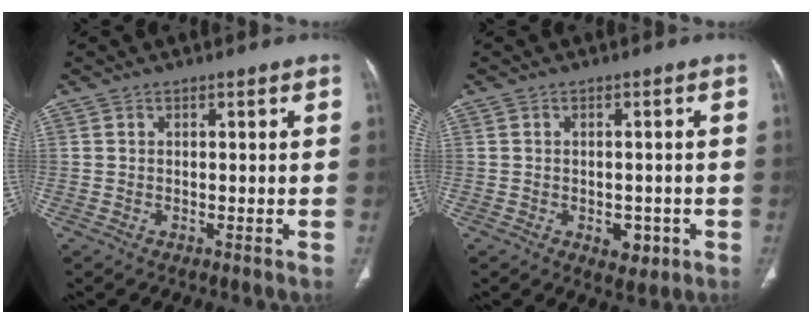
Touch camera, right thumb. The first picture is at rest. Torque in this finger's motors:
{"motor_torque": [0.73, 0.83, -0.14, 0.12, 0.14]}